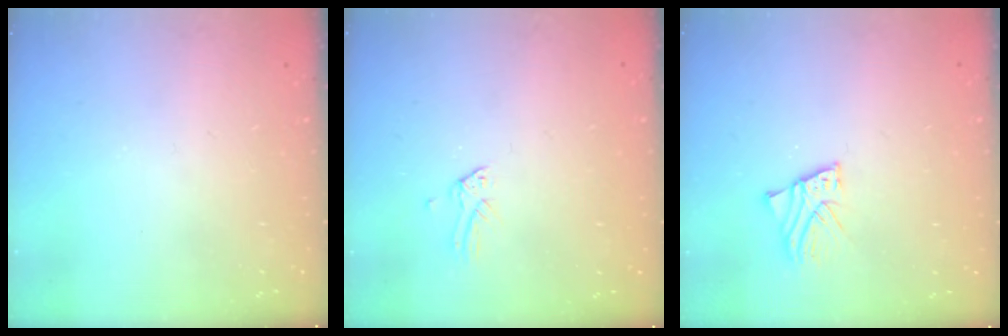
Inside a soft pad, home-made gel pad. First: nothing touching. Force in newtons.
{"total": 0.0}
{"total": 2.4, "press": 2.4, "slide": 0.2}